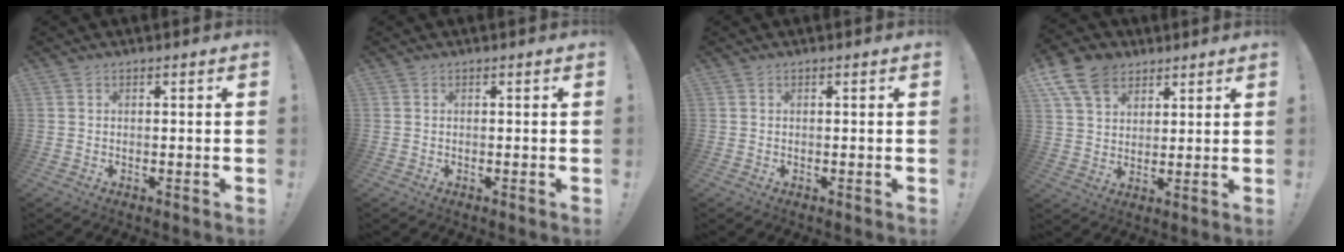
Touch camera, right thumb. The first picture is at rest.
{"total": 0.0}
{"total": 0.0}
{"total": 12.1, "force": [7.2, 8.2, 5.4], "torque": [-0.098, -0.031, 0.143]}